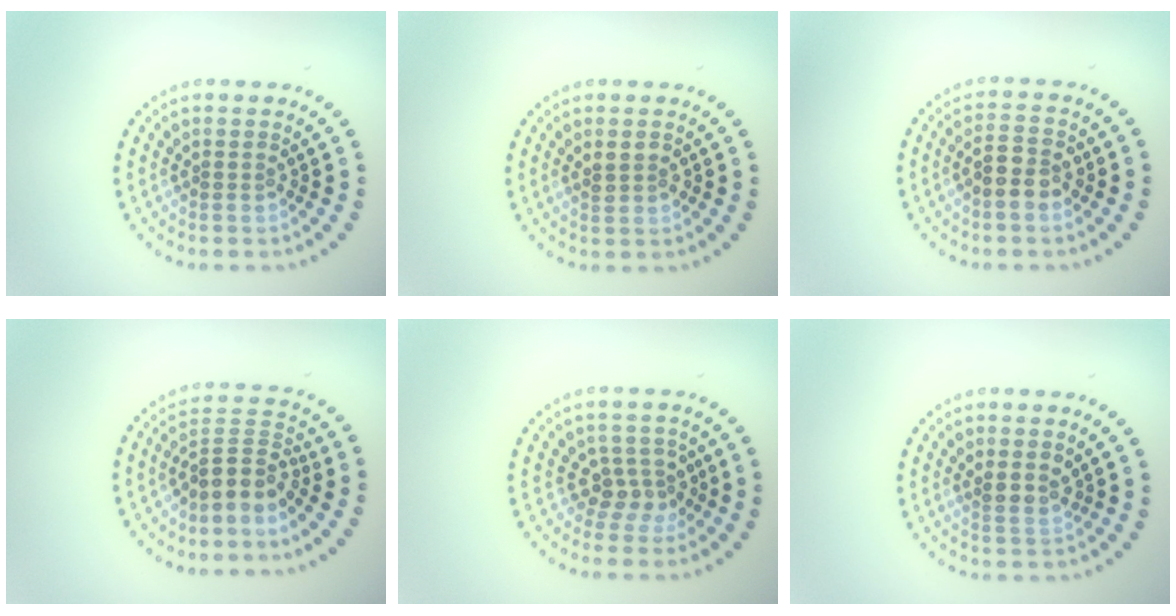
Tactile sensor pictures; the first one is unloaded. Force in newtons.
{"total": 1.4, "press": 1.4, "slide": 0.3}
{"total": 2.9, "press": 2.8, "slide": 0.5}
{"total": 3.1, "press": 2.3, "slide": 2.1}
{"total": 2.5, "press": 2.0, "slide": 1.6}
{"total": 1.8, "press": 1.6, "slide": 0.9}